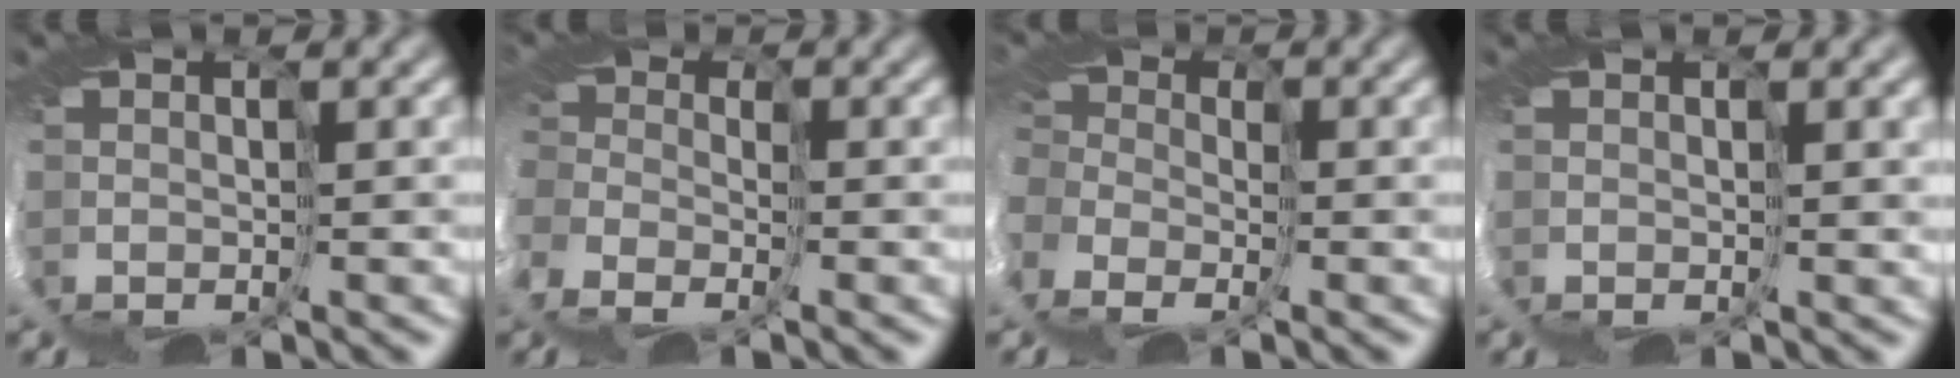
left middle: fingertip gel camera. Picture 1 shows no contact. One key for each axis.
{"total": 5.5, "fx": -3.7, "fy": 3.5, "fz": 2.1, "tx": -0.052, "ty": -0.022, "tz": -0.059}
{"total": 8.8, "fx": -5.2, "fy": 6.0, "fz": 3.8, "tx": -0.097, "ty": -0.027, "tz": -0.078}
{"total": 2.2, "fx": 1.0, "fy": 0.4, "fz": 1.9, "tx": -0.033, "ty": 0.003, "tz": 0.011}